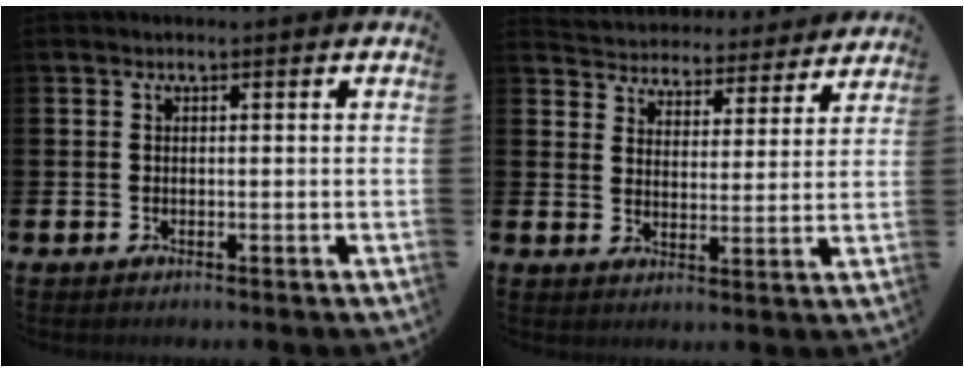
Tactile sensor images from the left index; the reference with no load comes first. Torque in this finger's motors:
{"motor_torque": [0.99, -1.13, 0.18, 0.03]}